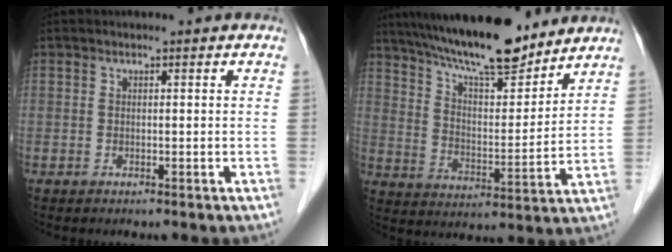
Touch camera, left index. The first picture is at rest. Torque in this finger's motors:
{"motor_torque": [1.01, -1.13, 0.80, 0.11]}